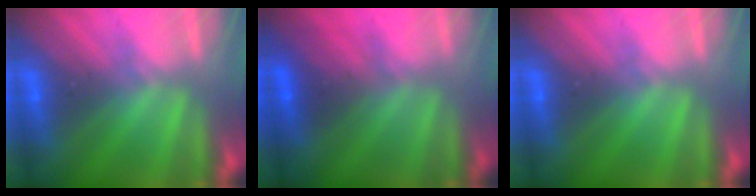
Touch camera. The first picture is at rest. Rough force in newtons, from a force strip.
{"total": 1.7}
{"total": 0.0}